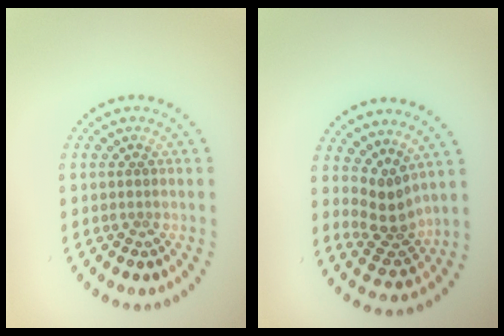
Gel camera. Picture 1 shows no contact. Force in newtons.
{"total": 3.0, "press": 2.2, "slide": 2.0}